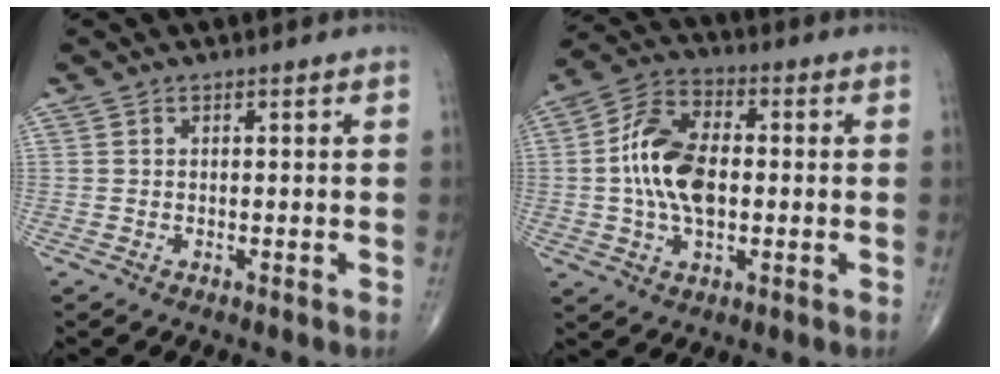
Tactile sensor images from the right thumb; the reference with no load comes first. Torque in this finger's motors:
{"motor_torque": [1.51, 1.82, 1.38, -0.02, 0.14]}